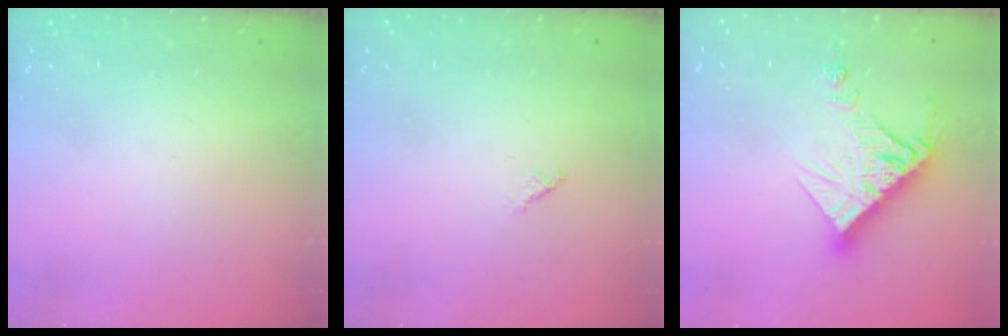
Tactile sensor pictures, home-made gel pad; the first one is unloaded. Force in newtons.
{"total": 0.6, "press": 0.6, "slide": 0.2}
{"total": 13.7, "press": 13.6, "slide": 1.6}